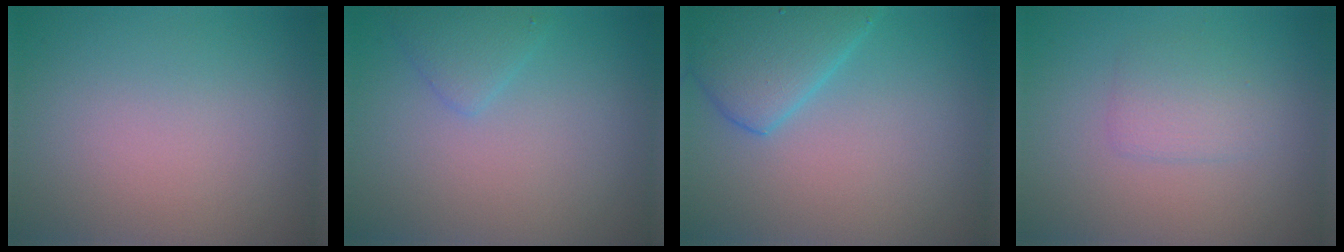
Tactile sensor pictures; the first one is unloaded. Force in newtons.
{"total": 1.7, "press": 1.7, "slide": 0.1}
{"total": 5.0, "press": 5.0, "slide": 0.3}
{"total": 1.9, "press": 1.9, "slide": 0.1}